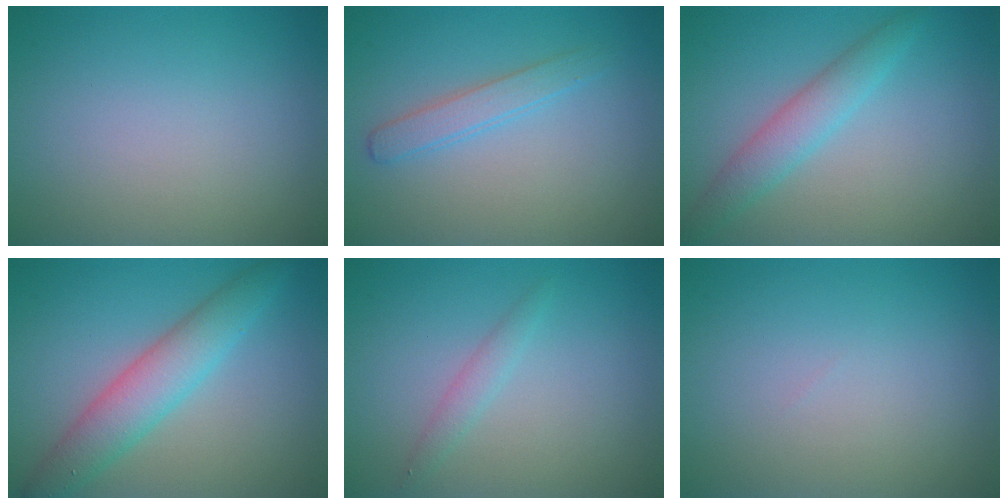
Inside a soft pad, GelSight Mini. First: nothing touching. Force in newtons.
{"total": 1.9, "press": 1.9, "slide": 0.1}
{"total": 3.0, "press": 3.0, "slide": 0.1}
{"total": 4.7, "press": 4.7, "slide": 0.1}
{"total": 1.3, "press": 1.3, "slide": 0.1}
{"total": 0.0}